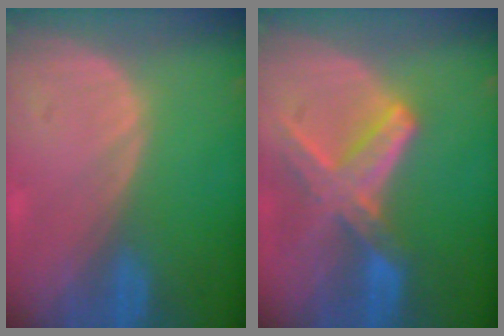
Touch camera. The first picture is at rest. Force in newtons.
{"total": 8.3, "press": 7.3, "slide": 4.0}